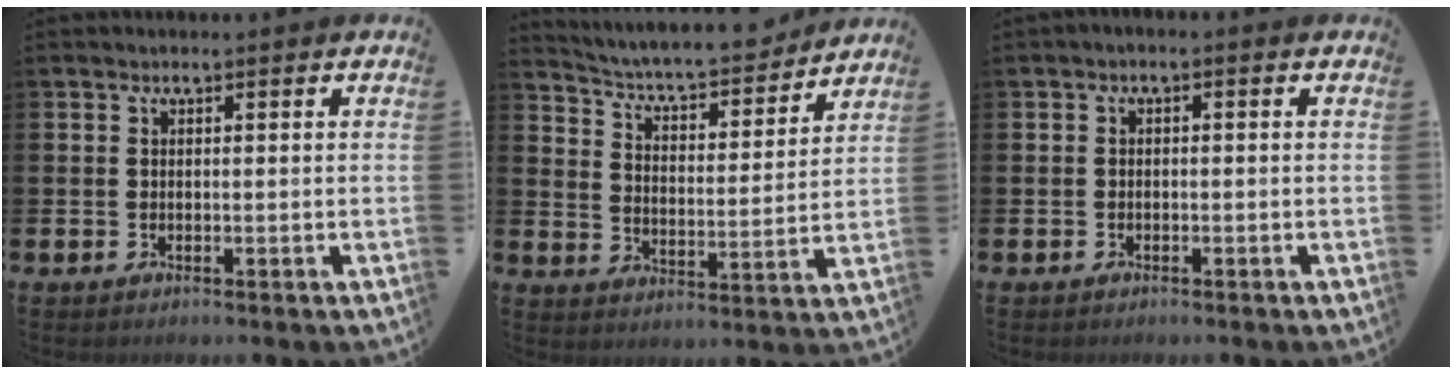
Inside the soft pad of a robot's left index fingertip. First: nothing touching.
{"total": 6.0, "force": [5.7, 1.0, 1.6], "torque": [-0.058, -0.047, 0.091]}
{"total": 0.8, "force": [-0.7, 0.2, 0.3], "torque": [-0.011, -0.002, -0.012]}